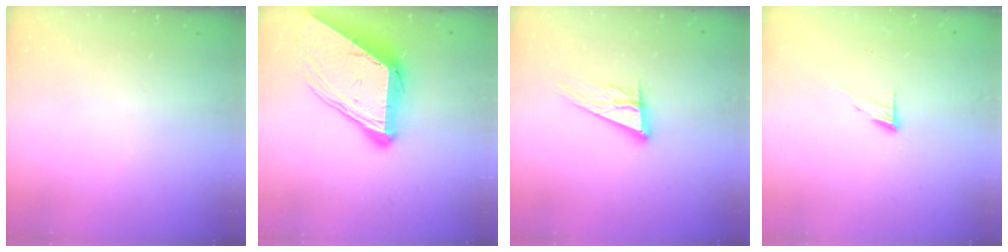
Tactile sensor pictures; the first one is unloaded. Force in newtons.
{"total": 18.6, "press": 18.5, "slide": 2.0}
{"total": 13.0, "press": 12.7, "slide": 2.8}
{"total": 4.6, "press": 4.5, "slide": 0.5}